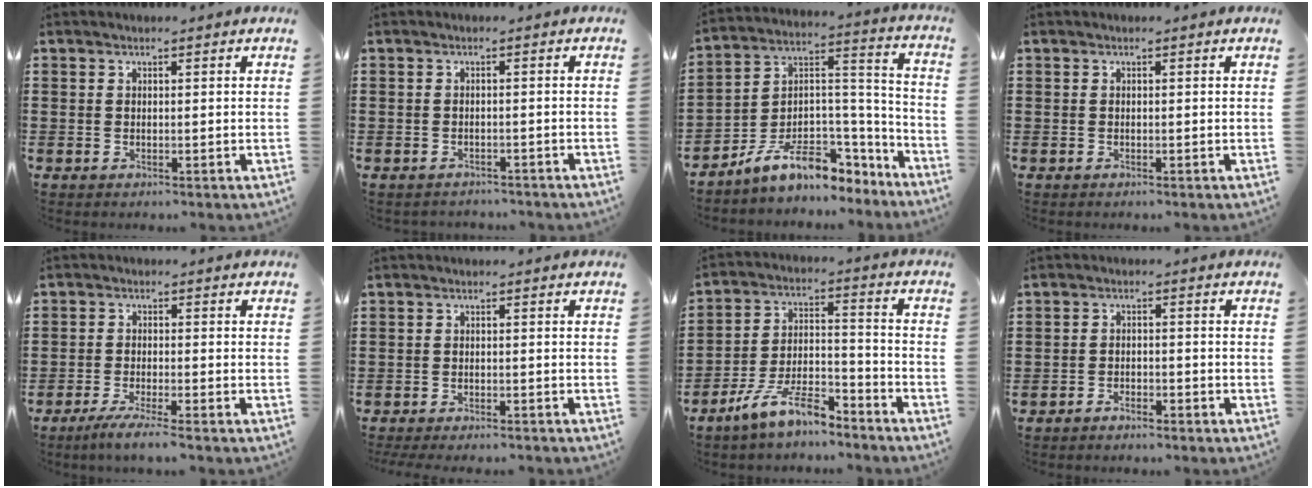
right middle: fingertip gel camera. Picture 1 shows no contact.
{"total": 1.2, "force": [-1.1, 0.2, 0.0], "torque": [-0.004, 0.002, -0.025]}
{"total": 9.3, "force": [-6.6, 4.4, 4.8], "torque": [-0.104, 0.005, -0.128]}
{"total": 0.0}
{"total": 3.2, "force": [-2.8, -0.3, 1.5], "torque": [-0.031, -0.006, -0.056]}
{"total": 1.7, "force": [-1.6, 0.1, 0.2], "torque": [-0.007, 0.000, -0.033]}
{"total": 9.8, "force": [-8.2, 2.0, 5.1], "torque": [-0.104, 0.015, -0.159]}
{"total": 2.0, "force": [-2.0, 0.4, 0.2], "torque": [-0.010, 0.003, -0.042]}